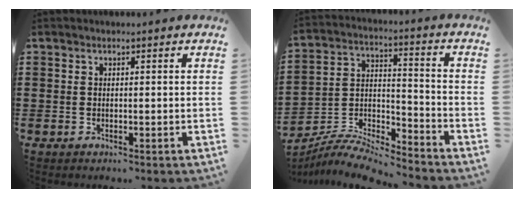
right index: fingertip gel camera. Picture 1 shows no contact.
{"total": 8.0, "force": [-7.7, 0.8, 1.9], "torque": [-0.036, 0.007, -0.155]}